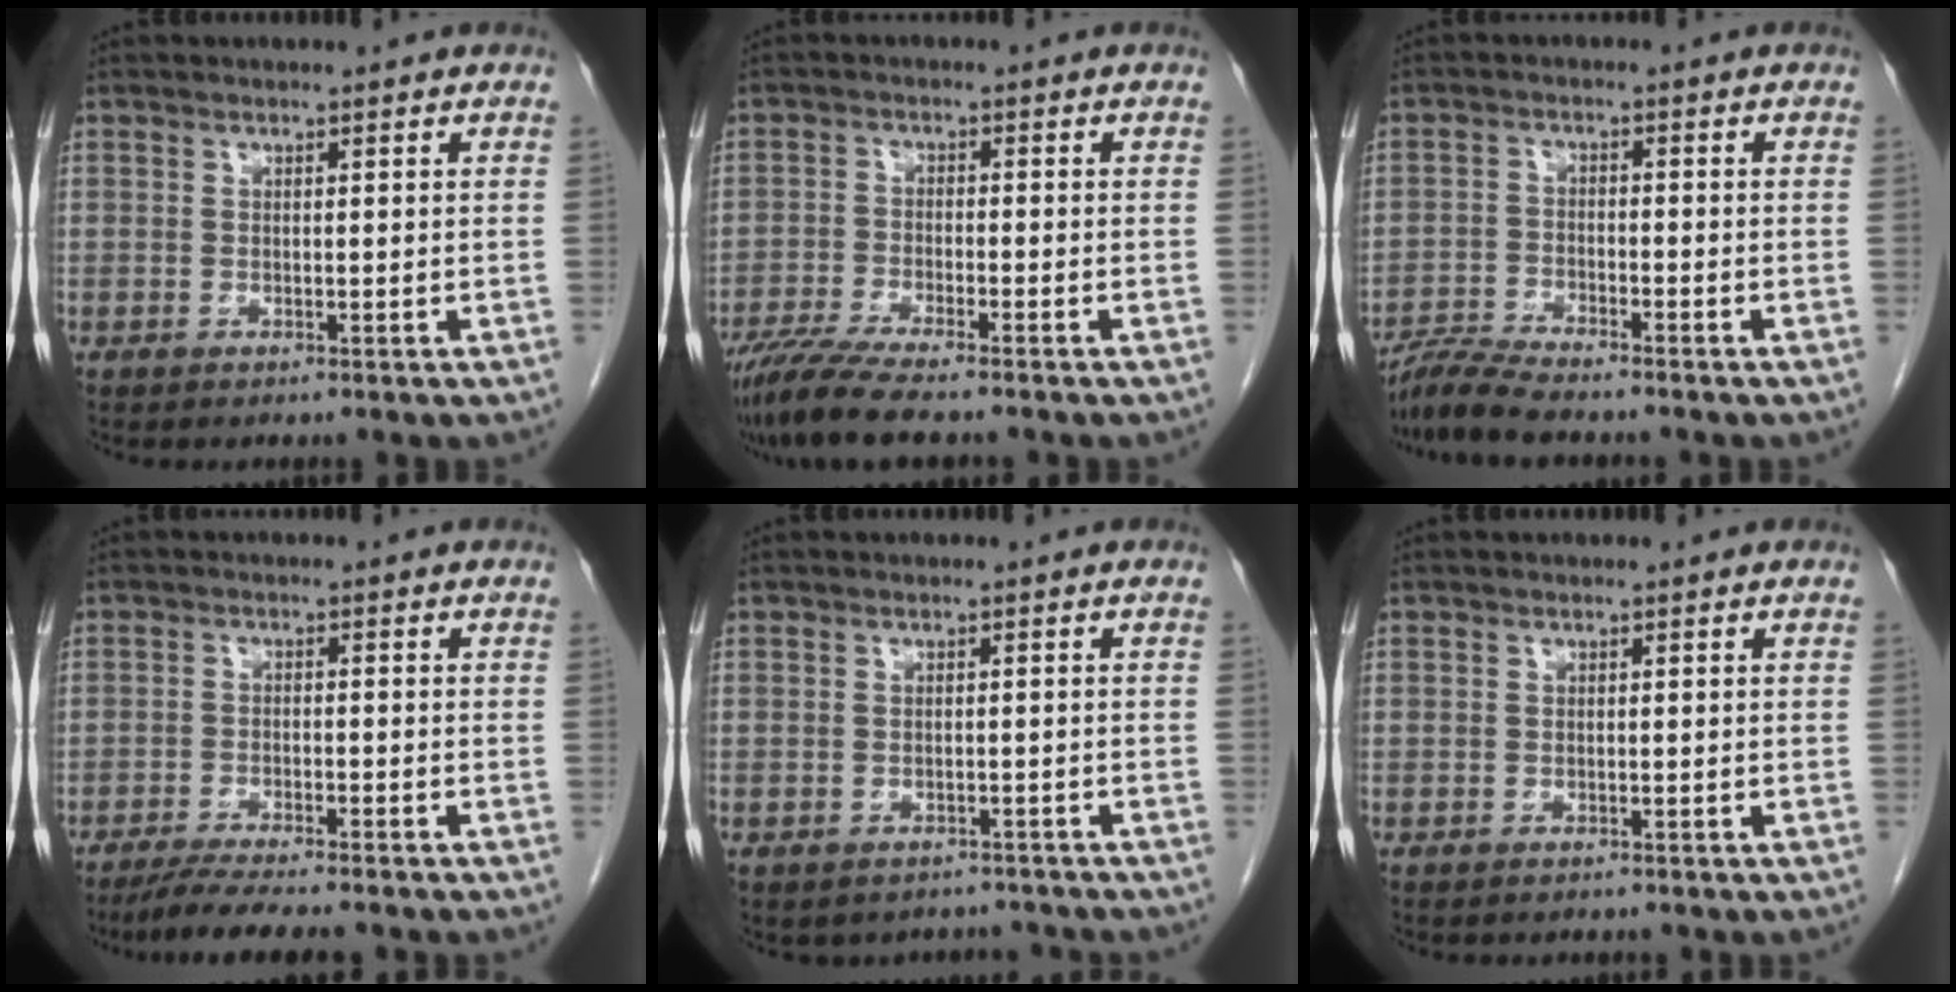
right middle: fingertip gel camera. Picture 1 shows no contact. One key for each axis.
{"total": 7.7, "fx": -6.4, "fy": 0.0, "fz": 4.2, "tx": -0.069, "ty": -0.022, "tz": -0.110}
{"total": 5.9, "fx": -5.3, "fy": 0.0, "fz": 2.5, "tx": -0.046, "ty": -0.019, "tz": -0.100}
{"total": 7.9, "fx": -6.8, "fy": 0.3, "fz": 4.0, "tx": -0.062, "ty": -0.020, "tz": -0.110}
{"total": 4.8, "fx": -4.3, "fy": 2.3, "fz": 0.1, "tx": 0.006, "ty": 0.015, "tz": -0.048}
{"total": 1.2, "fx": -1.1, "fy": 0.5, "fz": 0.0, "tx": -0.010, "ty": -0.002, "tz": -0.016}